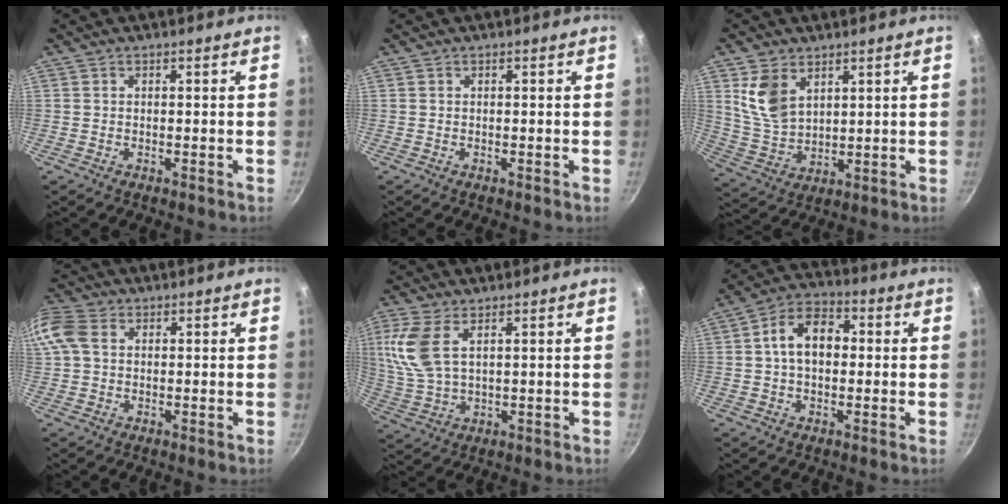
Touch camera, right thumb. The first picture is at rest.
{"total": 0.0}
{"total": 9.4, "force": [4.2, 6.0, 5.9], "torque": [-0.100, -0.028, 0.092]}
{"total": 7.7, "force": [1.9, 5.5, 5.0], "torque": [-0.106, 0.018, 0.027]}
{"total": 9.8, "force": [3.6, 5.0, 7.7], "torque": [-0.166, -0.007, 0.078]}
{"total": 9.8, "force": [0.8, 6.6, 7.3], "torque": [-0.093, 0.028, -0.002]}